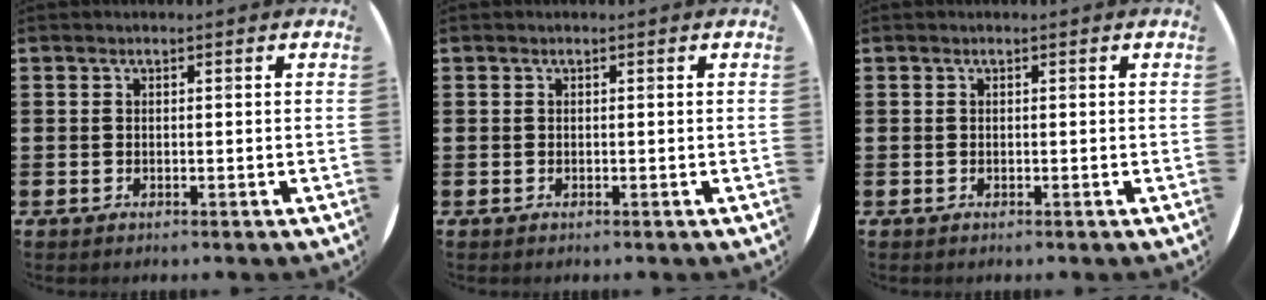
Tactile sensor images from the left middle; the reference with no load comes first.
{"total": 0.0}
{"total": 0.0}